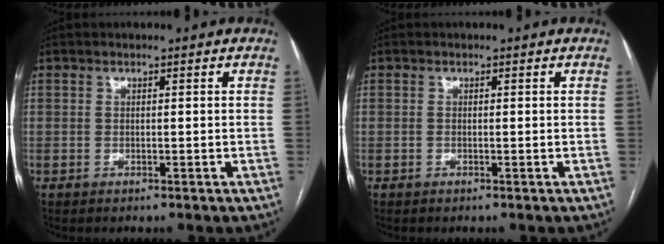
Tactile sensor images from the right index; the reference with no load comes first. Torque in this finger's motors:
{"motor_torque": [-0.06, -0.09, 0.02, 0.01]}